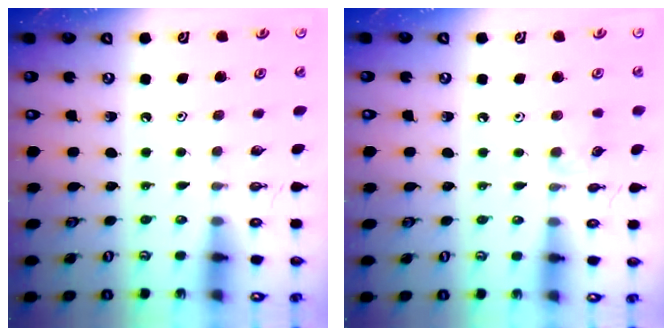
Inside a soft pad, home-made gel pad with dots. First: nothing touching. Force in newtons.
{"total": 6.1, "press": 6.1, "slide": 0.7}